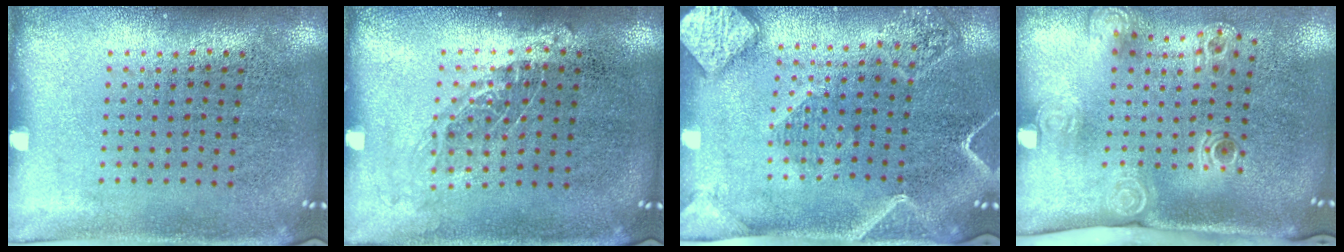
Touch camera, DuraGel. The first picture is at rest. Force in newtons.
{"total": 1.0, "press": 0.9, "slide": 0.5}
{"total": 2.6, "press": 2.2, "slide": 1.3}
{"total": 2.2, "press": 1.5, "slide": 1.6}